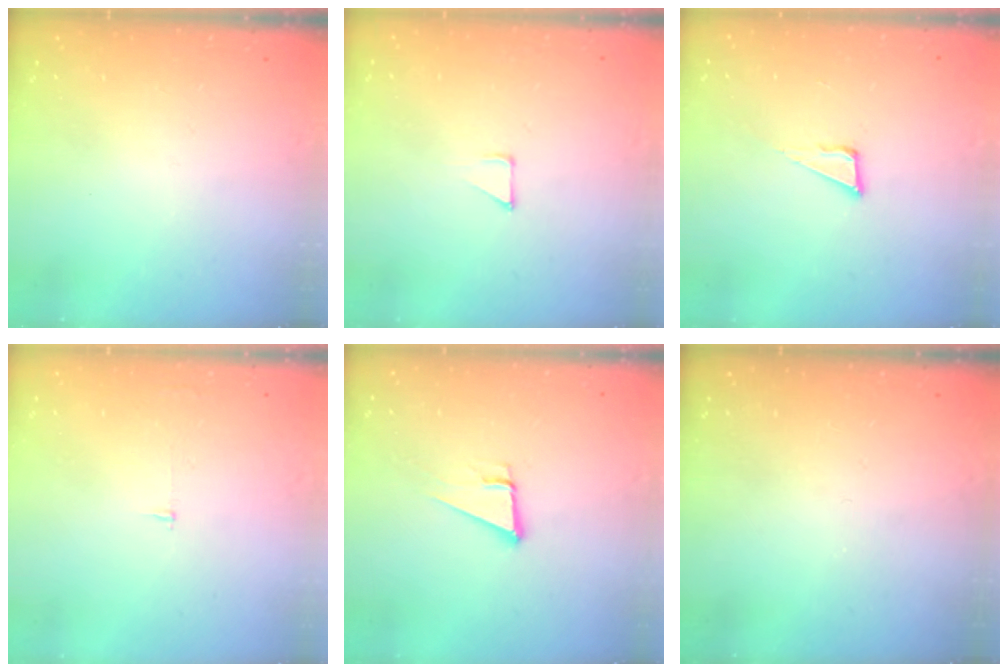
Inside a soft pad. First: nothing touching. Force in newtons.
{"total": 2.8, "press": 2.8, "slide": 0.2}
{"total": 5.1, "press": 5.0, "slide": 0.9}
{"total": 2.5, "press": 2.5, "slide": 0.2}
{"total": 5.0, "press": 4.4, "slide": 2.4}
{"total": 0.0}